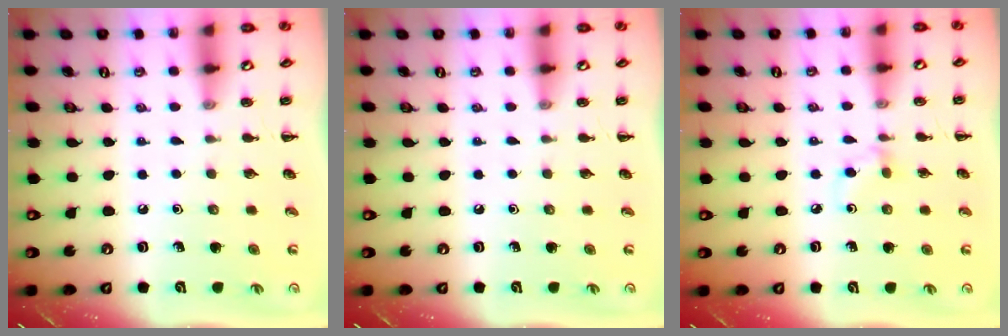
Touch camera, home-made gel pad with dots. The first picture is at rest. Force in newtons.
{"total": 0.0}
{"total": 5.0, "press": 4.7, "slide": 1.6}